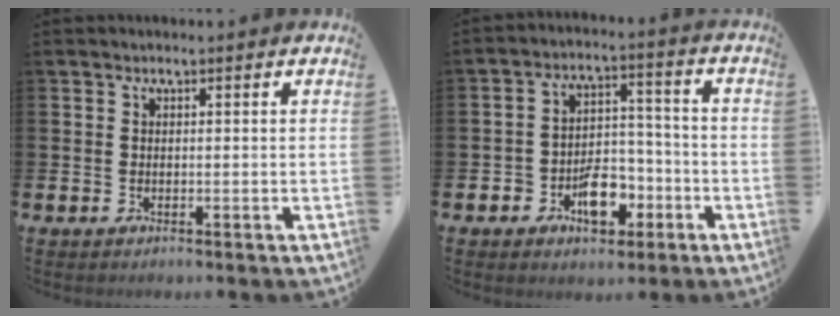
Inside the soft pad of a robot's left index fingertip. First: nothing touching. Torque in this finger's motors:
{"motor_torque": [0.69, 0.60, 0.28, 0.15]}